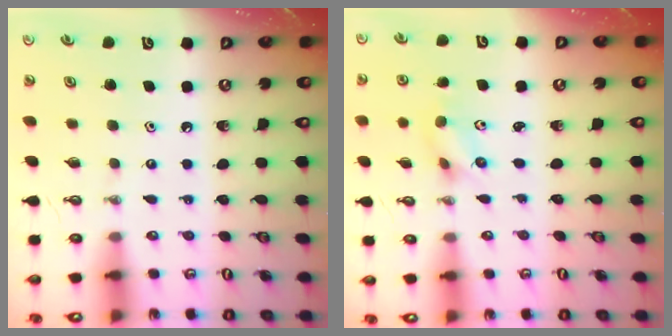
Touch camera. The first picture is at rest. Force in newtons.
{"total": 2.6, "press": 2.4, "slide": 1.0}